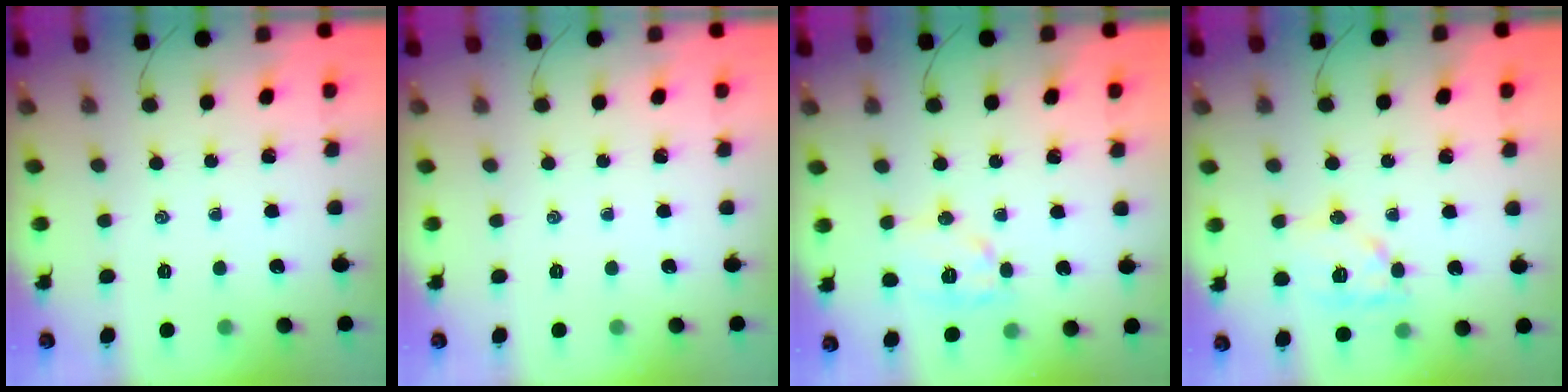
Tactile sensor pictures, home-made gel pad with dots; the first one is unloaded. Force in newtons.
{"total": 0.0}
{"total": 10.5, "press": 10.5, "slide": 0.3}
{"total": 12.4, "press": 12.3, "slide": 1.2}